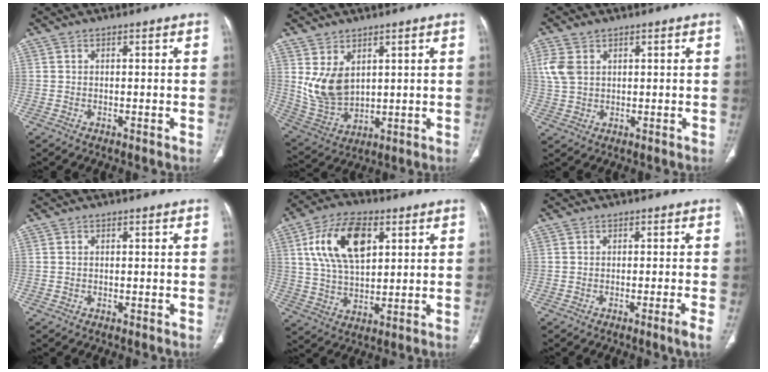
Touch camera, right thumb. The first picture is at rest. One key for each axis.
{"total": 9.4, "fx": 3.2, "fy": 6.1, "fz": 6.4, "tx": -0.116, "ty": -0.022, "tz": 0.087}
{"total": 5.2, "fx": 1.8, "fy": 3.7, "fz": 3.1, "tx": -0.070, "ty": 0.000, "tz": 0.045}
{"total": 0.0}
{"total": 14.9, "fx": 5.1, "fy": 8.0, "fz": 11.4, "tx": -0.198, "ty": -0.005, "tz": 0.096}
{"total": 2.0, "fx": -1.0, "fy": -0.5, "fz": 1.7, "tx": -0.034, "ty": -0.007, "tz": -0.017}